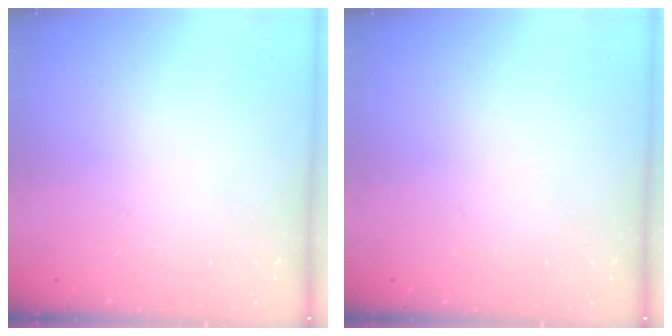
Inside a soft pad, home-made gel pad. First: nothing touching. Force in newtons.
{"total": 0.0}